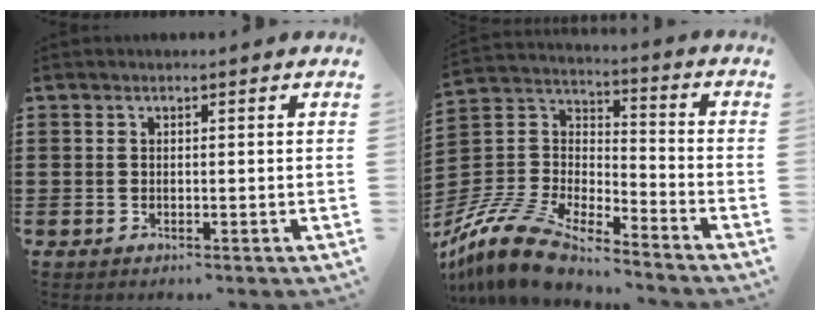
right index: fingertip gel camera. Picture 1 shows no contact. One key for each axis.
{"total": 11.4, "fx": -10.4, "fy": 2.5, "fz": 3.9, "tx": -0.108, "ty": 0.010, "tz": -0.216}